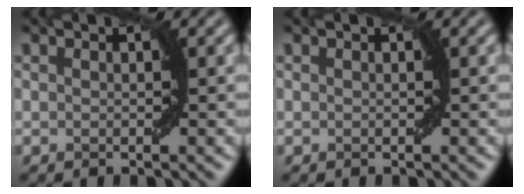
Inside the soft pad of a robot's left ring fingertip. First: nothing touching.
{"total": 0.0}